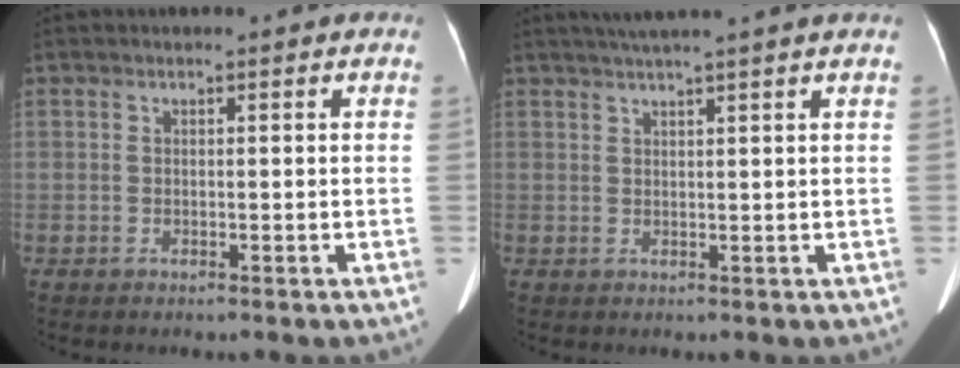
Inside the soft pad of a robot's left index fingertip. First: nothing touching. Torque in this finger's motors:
{"motor_torque": [0.42, -1.02, 0.01, 0.06]}